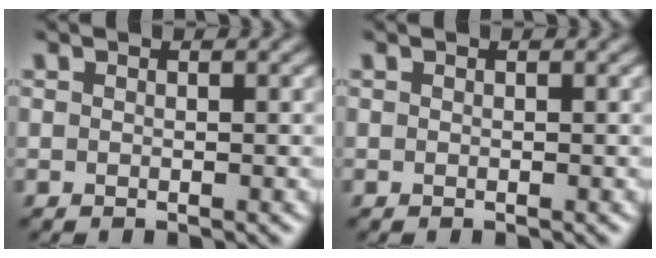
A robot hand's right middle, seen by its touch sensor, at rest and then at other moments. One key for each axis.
{"total": 0.0}